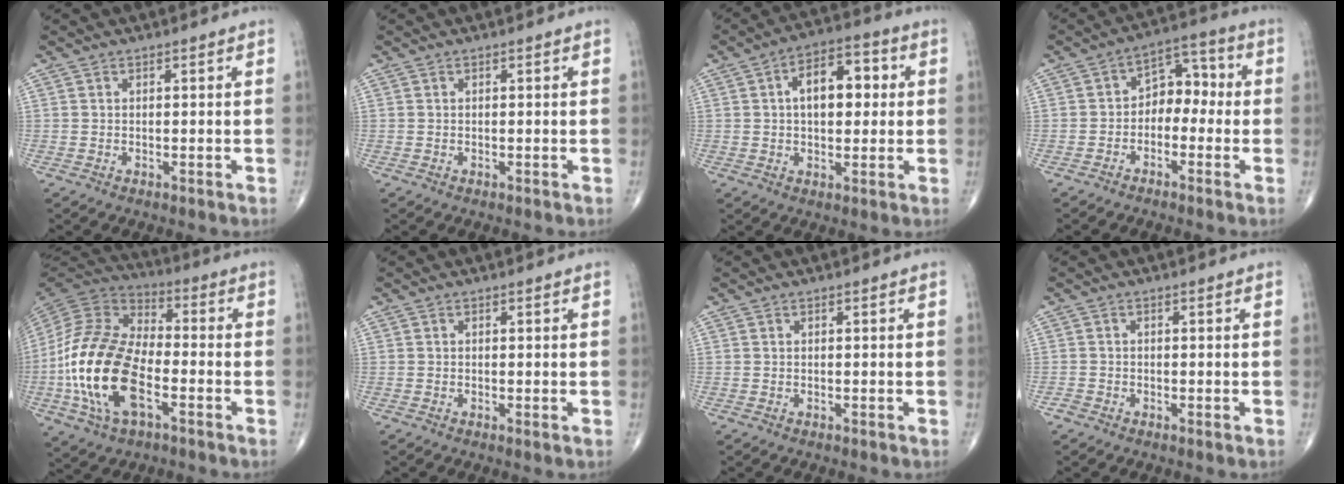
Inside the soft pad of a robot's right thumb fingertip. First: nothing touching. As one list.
[{"total": 0.0}, {"total": 9.1, "force": [1.5, 5.2, 7.4], "torque": [-0.095, 0.019, 0.018]}, {"total": 7.4, "force": [-1.3, 5.2, 5.1], "torque": [-0.044, 0.043, -0.038]}, {"total": 21.7, "force": [-5.6, 11.3, 17.7], "torque": [-0.362, 0.020, -0.107]}, {"total": 0.5, "force": [0.0, 0.1, 0.5], "torque": [-0.014, -0.003, -0.003]}, {"total": 0.0}, {"total": 1.0, "force": [-0.7, 0.6, 0.5], "torque": [-0.005, 0.000, -0.018]}]